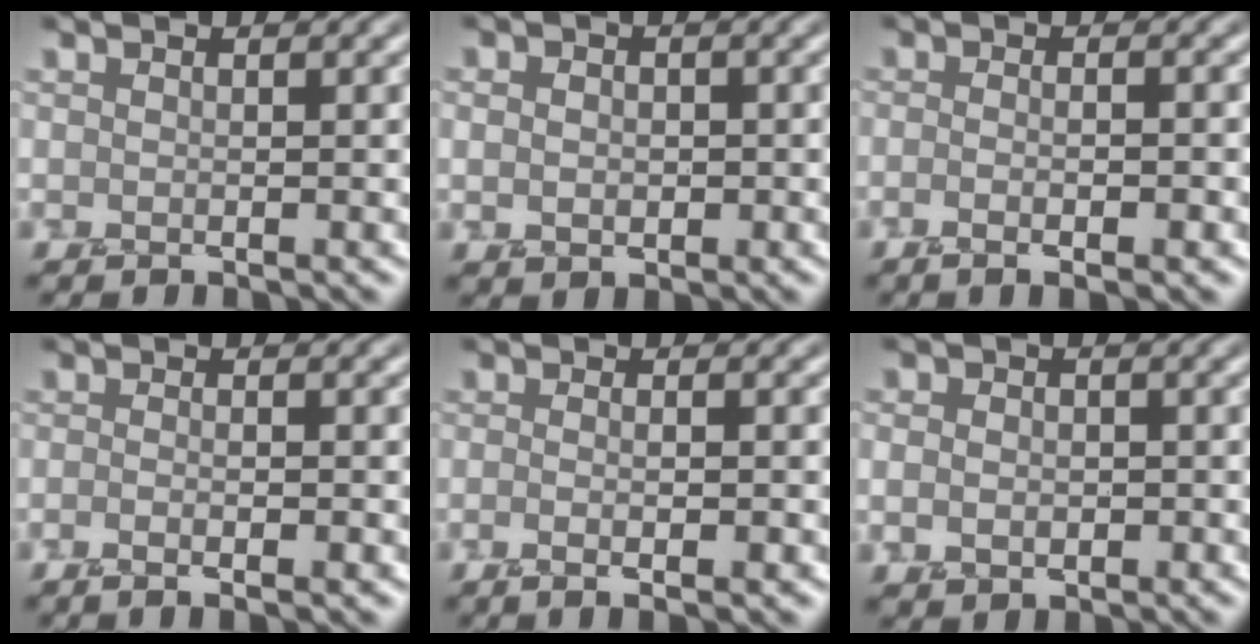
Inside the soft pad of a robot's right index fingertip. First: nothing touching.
{"total": 2.2, "force": [0.1, 1.8, 1.2], "torque": [-0.008, 0.005, 0.000]}
{"total": 4.0, "force": [-1.1, 1.6, 3.5], "torque": [-0.025, -0.002, -0.022]}
{"total": 3.1, "force": [-0.9, 1.2, 2.7], "torque": [-0.018, -0.001, -0.019]}
{"total": 3.9, "force": [-0.7, 1.6, 3.5], "torque": [-0.027, -0.003, -0.019]}
{"total": 2.6, "force": [-0.1, 2.1, 1.4], "torque": [-0.015, 0.002, -0.004]}